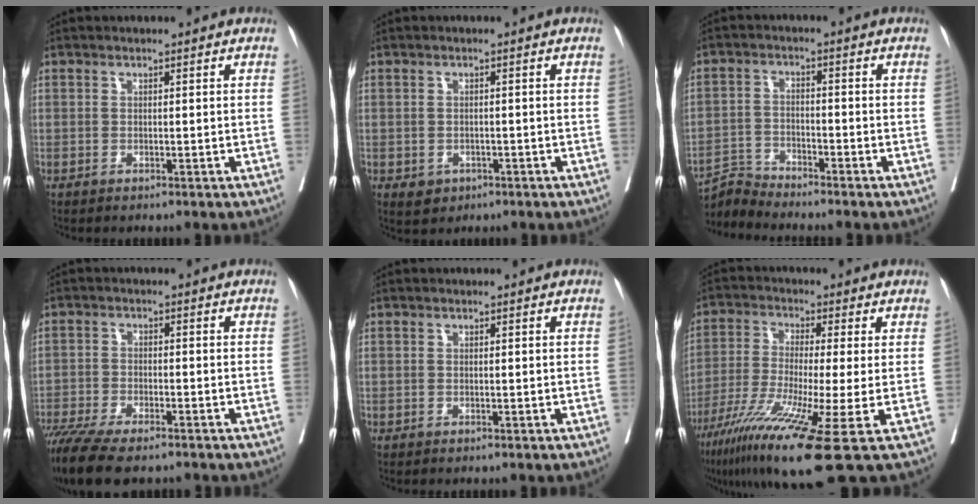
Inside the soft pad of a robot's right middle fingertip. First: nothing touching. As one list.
[{"total": 2.7, "force": [-1.3, 2.2, 0.9], "torque": [-0.012, 0.001, -0.010]}, {"total": 4.3, "force": [-4.1, -1.0, -1.1], "torque": [0.016, -0.012, -0.076]}, {"total": 11.8, "force": [-9.5, 2.6, 6.5], "torque": [-0.111, -0.018, -0.151]}, {"total": 0.0}, {"total": 14.5, "force": [-7.7, -1.2, 12.2], "torque": [-0.227, -0.044, -0.136]}]